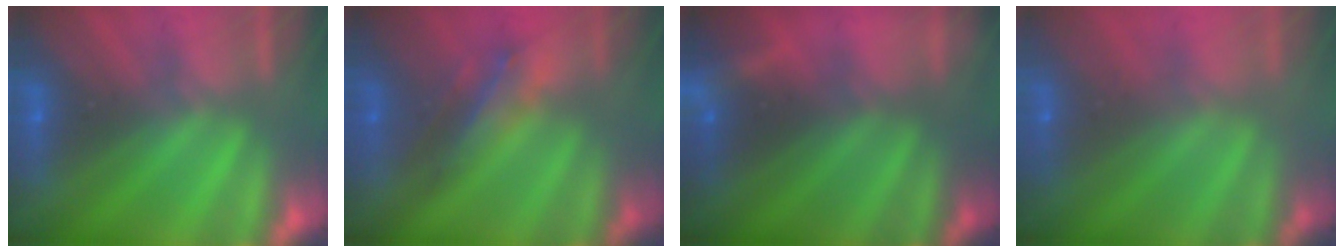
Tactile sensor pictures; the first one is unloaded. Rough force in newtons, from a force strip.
{"total": 2.7}
{"total": 3.0}
{"total": 7.7}